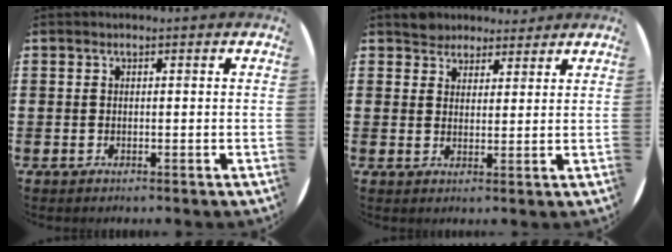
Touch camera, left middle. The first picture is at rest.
{"total": 3.6, "force": [3.2, 1.6, -0.2], "torque": [0.001, -0.001, 0.062]}